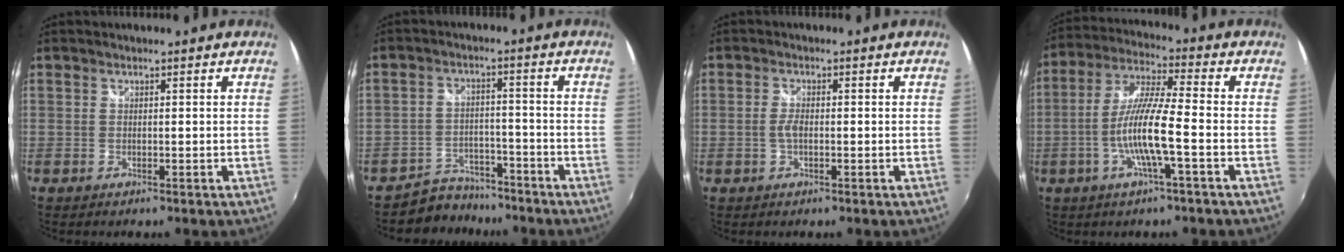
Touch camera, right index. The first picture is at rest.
{"total": 6.9, "force": [-5.9, 3.5, 0.1], "torque": [-0.020, 0.018, -0.092]}
{"total": 2.2, "force": [-0.5, 1.0, 1.9], "torque": [-0.041, 0.001, -0.012]}
{"total": 10.8, "force": [-3.3, 0.5, 10.2], "torque": [-0.210, 0.001, -0.064]}